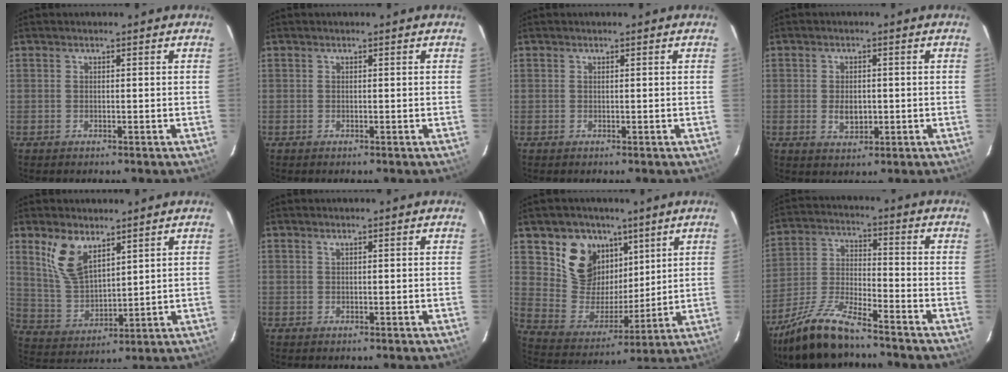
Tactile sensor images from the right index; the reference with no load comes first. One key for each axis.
{"total": 0.0}
{"total": 0.0}
{"total": 3.8, "fx": -0.5, "fy": 2.5, "fz": 2.8, "tx": -0.050, "ty": -0.004, "tz": -0.006}
{"total": 9.7, "fx": 5.8, "fy": 4.7, "fz": 6.2, "tx": -0.123, "ty": 0.004, "tz": 0.128}
{"total": 0.0}
{"total": 14.1, "fx": 7.9, "fy": 10.6, "fz": 5.0, "tx": -0.108, "ty": 0.003, "tz": 0.158}
{"total": 13.6, "fx": -11.0, "fy": 2.5, "fz": 7.7, "tx": -0.171, "ty": -0.011, "tz": -0.213}